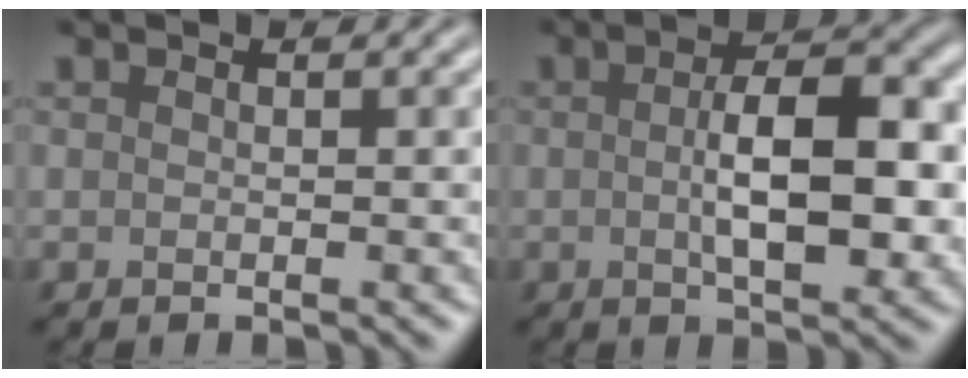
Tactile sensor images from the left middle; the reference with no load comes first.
{"total": 7.5, "force": [-0.1, 3.0, 6.9], "torque": [-0.112, 0.001, -0.003]}